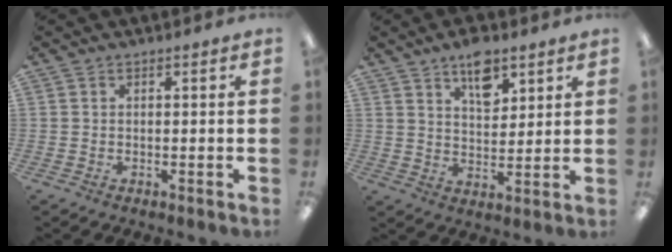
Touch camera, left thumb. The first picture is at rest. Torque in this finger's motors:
{"motor_torque": [0.10, 0.27, -0.04, -0.21, 0.03]}